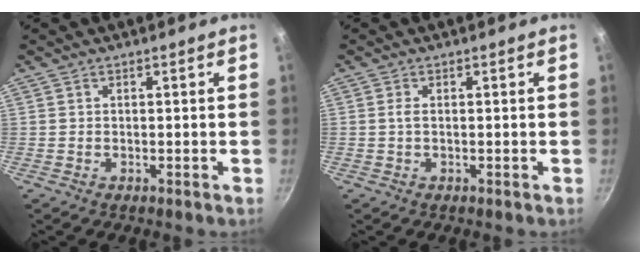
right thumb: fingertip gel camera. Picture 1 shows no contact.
{"total": 0.9, "force": [0.0, 0.3, 0.8], "torque": [-0.019, 0.001, 0.000]}